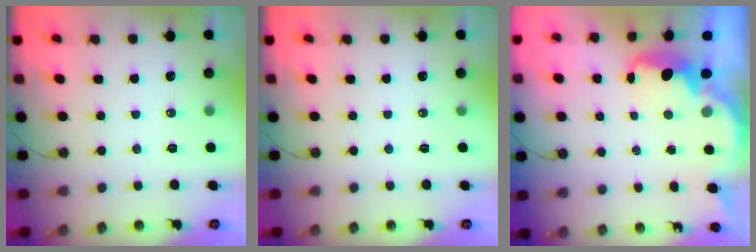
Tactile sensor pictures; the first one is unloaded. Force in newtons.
{"total": 0.0}
{"total": 3.7, "press": 3.6, "slide": 0.5}